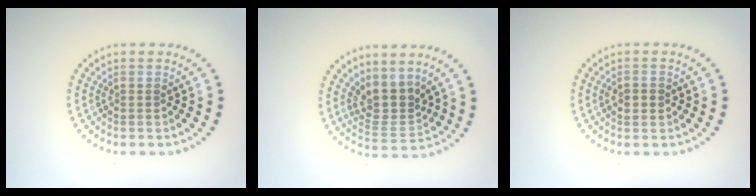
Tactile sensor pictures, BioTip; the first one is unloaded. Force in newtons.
{"total": 3.3, "press": 2.5, "slide": 2.1}
{"total": 1.8, "press": 1.8, "slide": 0.1}